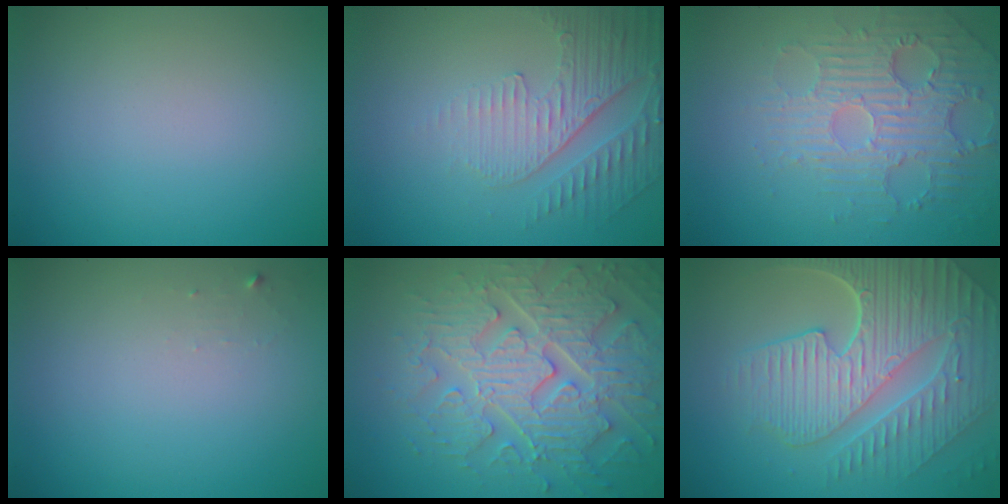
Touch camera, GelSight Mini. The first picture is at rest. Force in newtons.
{"total": 5.1, "press": 3.3, "slide": 3.9}
{"total": 4.1, "press": 3.7, "slide": 1.8}
{"total": 0.6, "press": 0.6, "slide": 0.1}
{"total": 7.8, "press": 6.3, "slide": 4.6}
{"total": 9.4, "press": 6.4, "slide": 6.9}